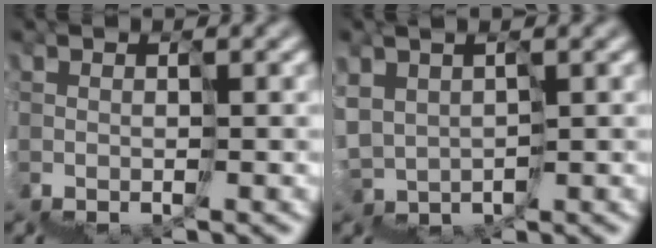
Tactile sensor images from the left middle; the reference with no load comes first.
{"total": 1.2, "force": [0.4, 1.1, 0.3], "torque": [-0.013, 0.008, 0.004]}